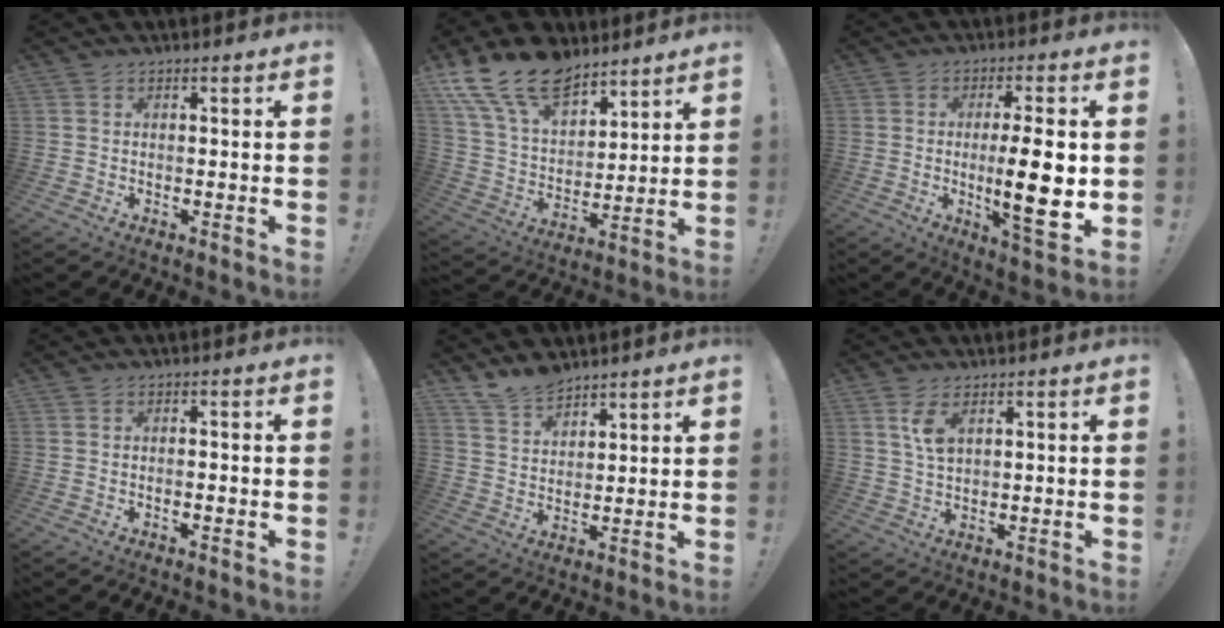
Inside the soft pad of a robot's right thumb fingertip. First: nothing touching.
{"total": 17.7, "force": [12.7, 9.2, 8.2], "torque": [-0.152, -0.086, 0.239]}
{"total": 14.8, "force": [-0.6, 2.4, 14.6], "torque": [-0.230, -0.013, -0.014]}
{"total": 1.0, "force": [-0.7, 0.1, 0.7], "torque": [-0.020, 0.004, -0.010]}
{"total": 9.3, "force": [8.2, 4.1, 1.8], "torque": [-0.037, -0.061, 0.158]}
{"total": 5.8, "force": [2.7, 2.8, 4.3], "torque": [-0.065, -0.015, 0.045]}